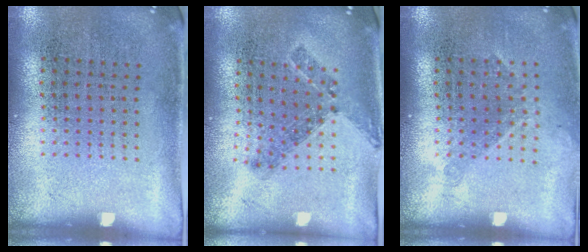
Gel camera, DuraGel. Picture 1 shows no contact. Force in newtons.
{"total": 0.9, "press": 0.8, "slide": 0.4}
{"total": 1.1, "press": 0.8, "slide": 0.6}